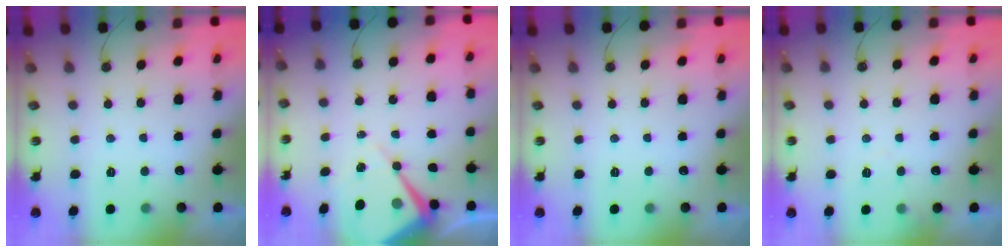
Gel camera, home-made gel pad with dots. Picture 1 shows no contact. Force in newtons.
{"total": 9.2, "press": 9.2, "slide": 0.6}
{"total": 0.0}
{"total": 4.2, "press": 4.1, "slide": 0.7}